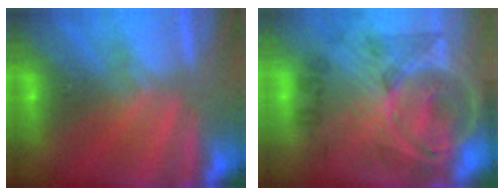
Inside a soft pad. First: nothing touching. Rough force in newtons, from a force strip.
{"total": 6.0}